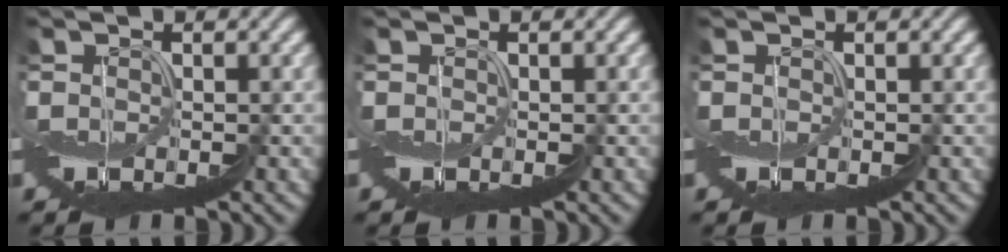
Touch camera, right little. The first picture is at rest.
{"total": 0.0}
{"total": 0.0}